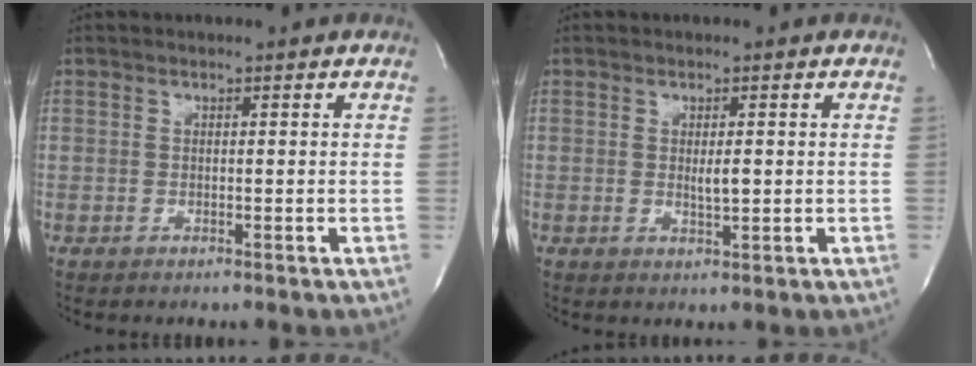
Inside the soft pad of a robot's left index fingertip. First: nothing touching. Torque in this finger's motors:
{"motor_torque": [0.08, 0.04, 0.04, 0.02]}